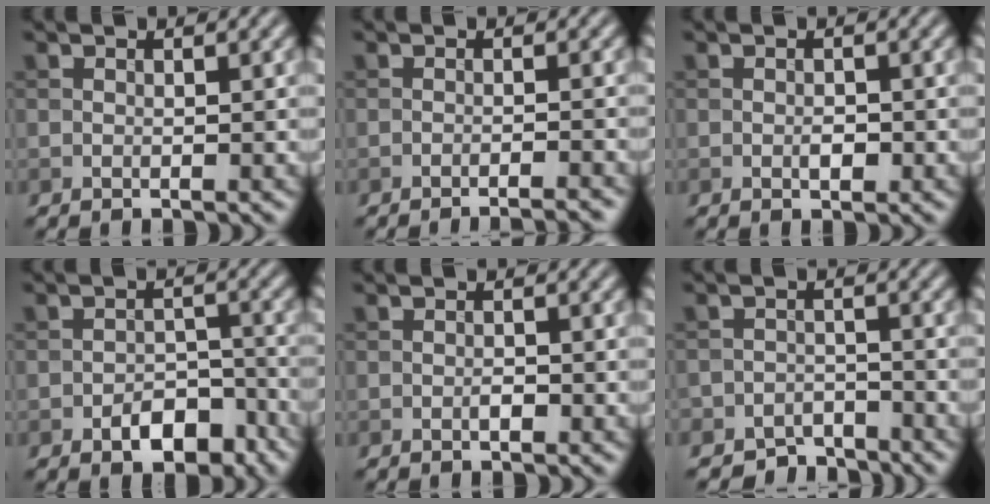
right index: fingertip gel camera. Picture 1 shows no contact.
{"total": 3.6, "force": [-3.0, 0.5, 1.9], "torque": [-0.017, 0.006, -0.047]}
{"total": 1.2, "force": [-0.4, 0.6, 0.9], "torque": [-0.013, 0.002, -0.005]}
{"total": 4.4, "force": [-2.6, 2.3, 2.6], "torque": [-0.033, 0.003, -0.041]}
{"total": 0.8, "force": [-0.4, 0.3, 0.7], "torque": [-0.012, 0.001, -0.006]}
{"total": 3.5, "force": [-3.2, 1.3, 0.1], "torque": [0.012, 0.001, -0.061]}